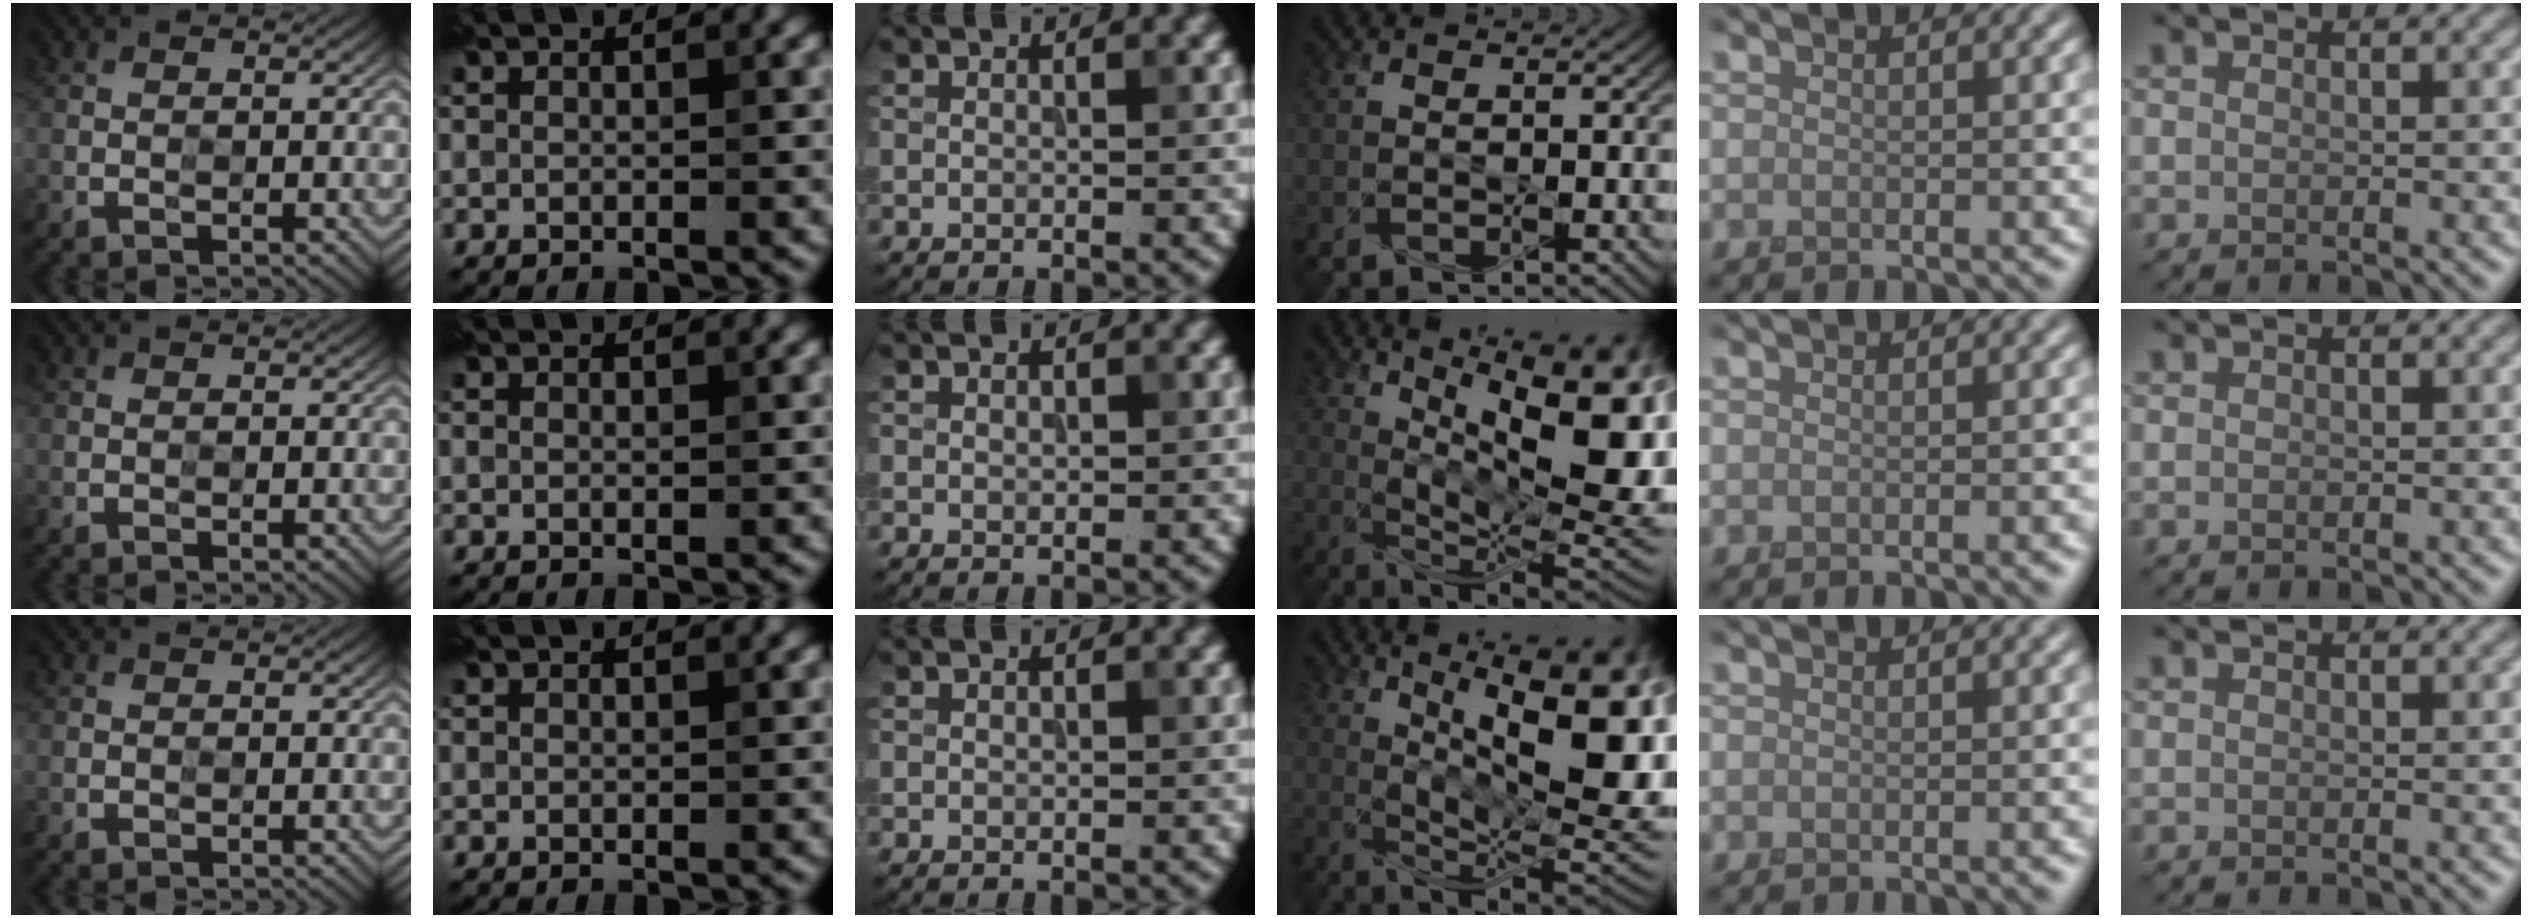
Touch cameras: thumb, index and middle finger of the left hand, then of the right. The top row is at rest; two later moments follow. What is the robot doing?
{"motion": "press", "object": "syringe"}